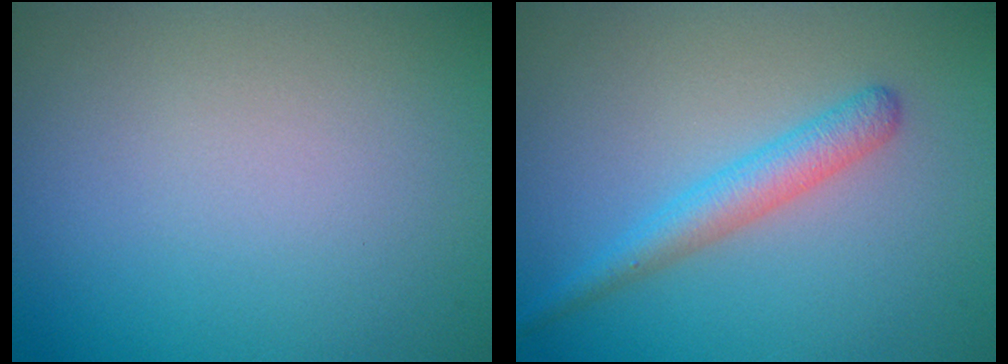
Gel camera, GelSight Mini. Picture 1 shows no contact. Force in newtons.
{"total": 2.7, "press": 2.7, "slide": 0.0}